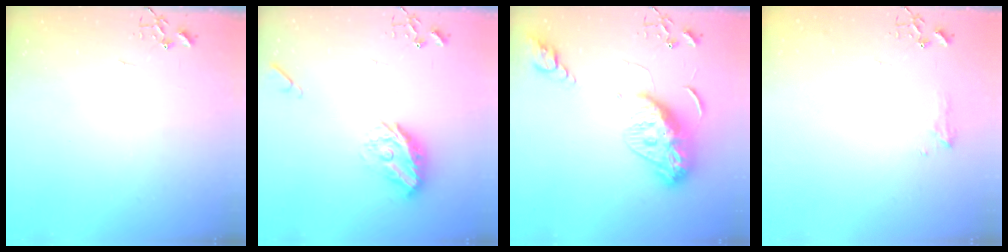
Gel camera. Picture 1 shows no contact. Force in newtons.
{"total": 12.2, "press": 12.2, "slide": 0.7}
{"total": 12.9, "press": 12.9, "slide": 1.2}
{"total": 7.6, "press": 7.6, "slide": 0.8}